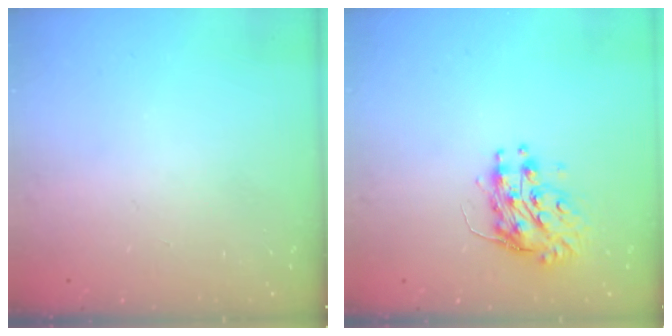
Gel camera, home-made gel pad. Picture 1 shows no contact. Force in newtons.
{"total": 9.0, "press": 9.0, "slide": 0.3}